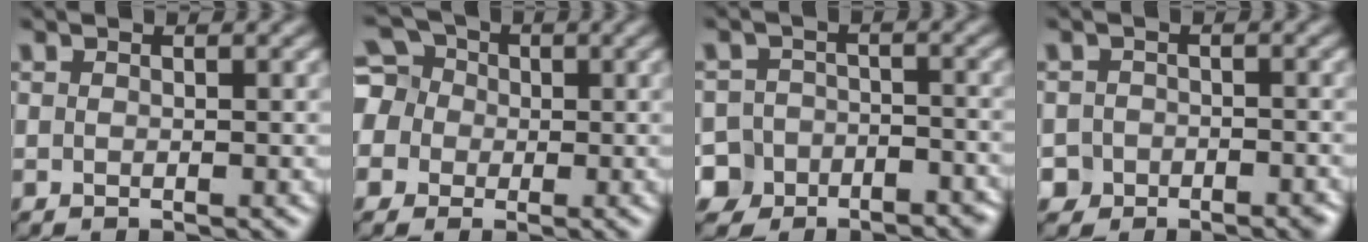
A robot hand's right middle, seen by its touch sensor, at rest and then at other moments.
{"total": 8.0, "force": [0.0, 7.3, 3.1], "torque": [-0.080, 0.035, -0.044]}
{"total": 8.2, "force": [-5.8, 5.7, 1.0], "torque": [-0.003, -0.015, -0.104]}
{"total": 3.3, "force": [-2.3, 2.4, 0.2], "torque": [0.019, 0.007, -0.034]}